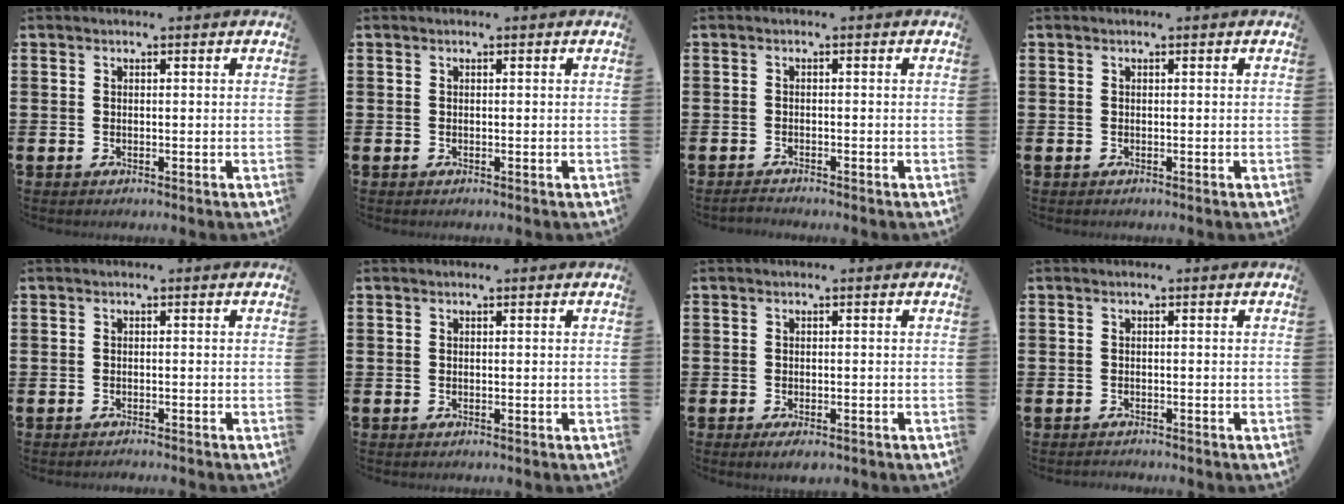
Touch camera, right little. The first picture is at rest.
{"total": 0.0}
{"total": 1.0, "force": [-0.9, 0.1, 0.4], "torque": [-0.009, 0.000, -0.018]}
{"total": 0.0}
{"total": 0.6, "force": [-0.5, -0.1, 0.0], "torque": [-0.001, -0.002, -0.011]}
{"total": 0.0}
{"total": 1.3, "force": [-0.7, 0.5, 1.0], "torque": [-0.018, 0.000, -0.015]}
{"total": 0.5, "force": [-0.5, 0.0, -0.1], "torque": [-0.001, -0.001, -0.011]}